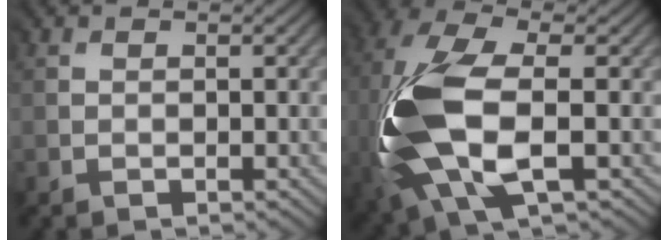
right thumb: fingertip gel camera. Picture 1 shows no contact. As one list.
[{"total": 13.3, "force": [-1.9, 6.7, 11.3], "torque": [-0.290, 0.002, -0.040]}]